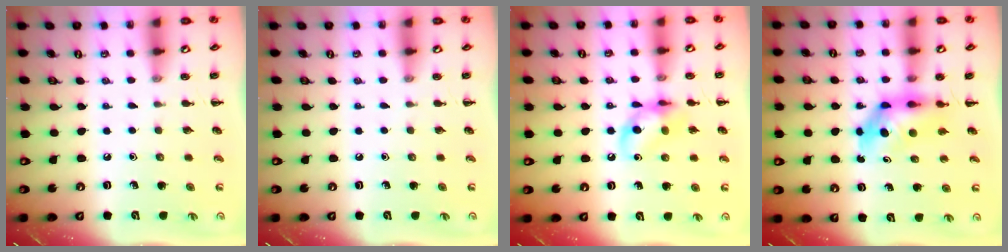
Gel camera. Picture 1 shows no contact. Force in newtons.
{"total": 0.0}
{"total": 12.4, "press": 12.3, "slide": 1.8}
{"total": 5.5, "press": 5.4, "slide": 1.0}